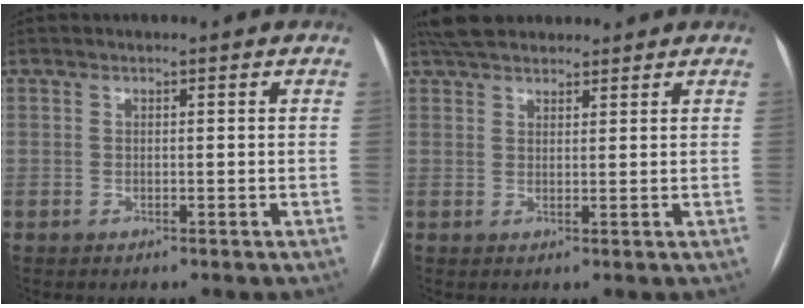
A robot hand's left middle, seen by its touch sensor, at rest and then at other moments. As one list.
[{"total": 7.0, "force": [6.0, 2.5, 2.5], "torque": [-0.037, 0.034, 0.106]}]